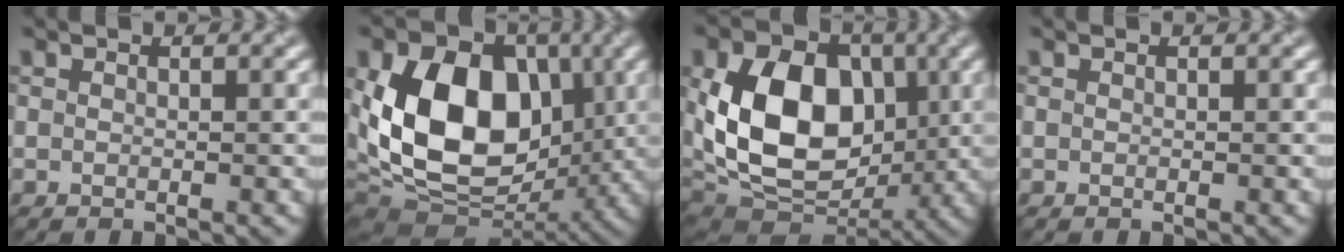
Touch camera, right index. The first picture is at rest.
{"total": 14.2, "force": [0.9, 9.9, 10.1], "torque": [-0.184, -0.003, 0.006]}
{"total": 12.7, "force": [0.9, 8.8, 9.1], "torque": [-0.166, -0.006, 0.014]}
{"total": 0.0}